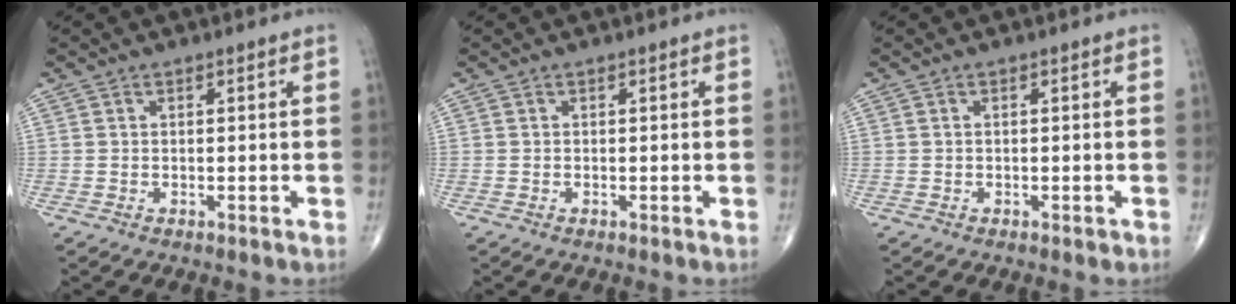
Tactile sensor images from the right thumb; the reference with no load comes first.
{"total": 0.0}
{"total": 0.7, "force": [-0.3, 0.4, 0.5], "torque": [-0.008, -0.001, -0.005]}